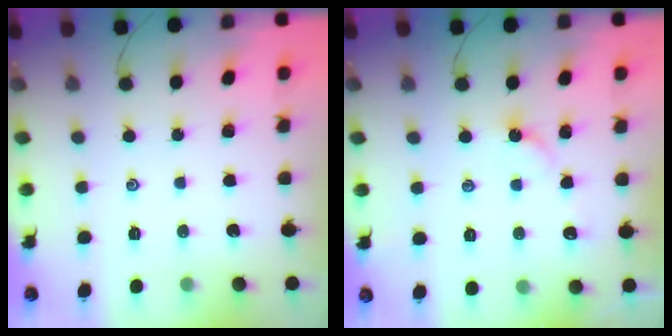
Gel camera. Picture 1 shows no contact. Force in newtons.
{"total": 2.2, "press": 2.2, "slide": 0.4}